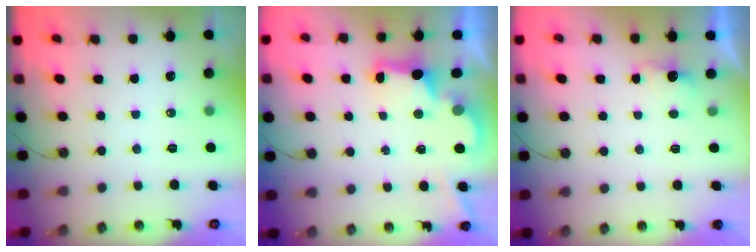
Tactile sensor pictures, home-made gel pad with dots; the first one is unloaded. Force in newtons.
{"total": 2.9, "press": 2.8, "slide": 0.9}
{"total": 2.5, "press": 2.3, "slide": 0.9}